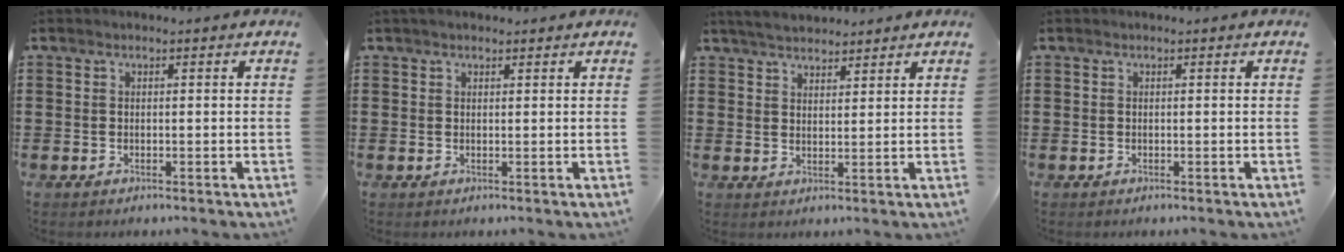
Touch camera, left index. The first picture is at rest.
{"total": 0.8, "force": [0.5, 0.5, 0.3], "torque": [-0.008, 0.004, 0.010]}
{"total": 3.4, "force": [3.2, 0.9, 0.6], "torque": [-0.022, -0.001, 0.061]}
{"total": 0.0}